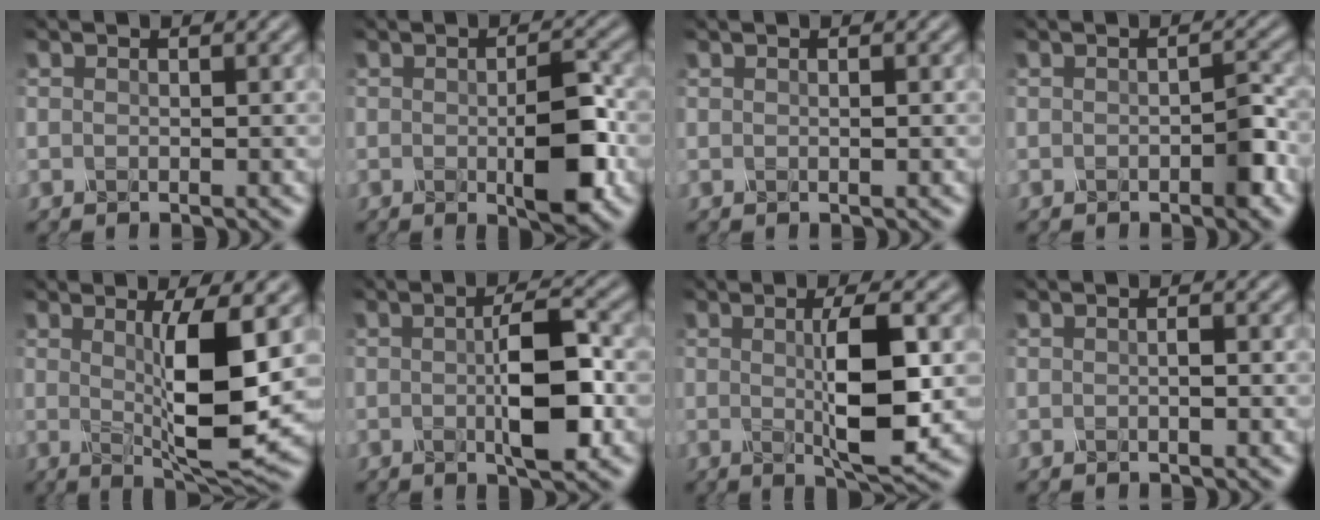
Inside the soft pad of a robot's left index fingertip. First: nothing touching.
{"total": 5.2, "force": [-1.3, 1.3, 4.9], "torque": [-0.086, 0.002, -0.019]}
{"total": 0.7, "force": [0.2, 0.4, 0.6], "torque": [0.007, 0.005, -0.002]}
{"total": 2.3, "force": [-1.2, 0.4, 1.9], "torque": [-0.031, 0.006, -0.021]}
{"total": 7.0, "force": [0.6, 1.1, 6.9], "torque": [-0.112, -0.009, 0.020]}
{"total": 5.6, "force": [-0.6, 1.1, 5.4], "torque": [-0.095, 0.008, -0.009]}
{"total": 6.1, "force": [0.3, 1.1, 6.0], "torque": [-0.105, -0.002, 0.012]}
{"total": 0.8, "force": [0.0, 0.2, 0.8], "torque": [0.000, 0.005, -0.002]}